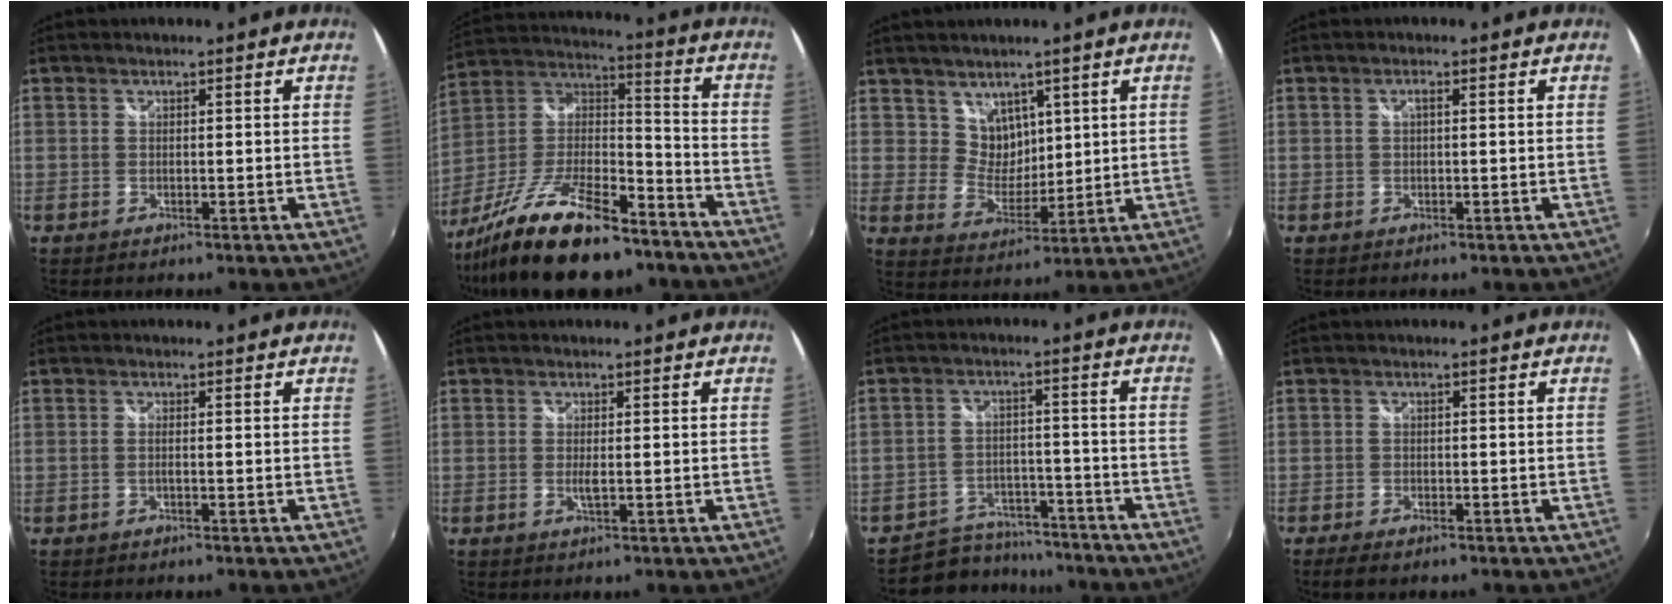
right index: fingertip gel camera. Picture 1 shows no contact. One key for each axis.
{"total": 23.4, "fx": -16.1, "fy": 8.3, "fz": 14.8, "tx": -0.290, "ty": -0.010, "tz": -0.264}
{"total": 5.8, "fx": 3.7, "fy": 4.2, "fz": 1.5, "tx": -0.016, "ty": 0.000, "tz": 0.074}
{"total": 1.0, "fx": 0.1, "fy": 0.2, "fz": 0.9, "tx": -0.016, "ty": 0.004, "tz": 0.000}
{"total": 1.2, "fx": -0.5, "fy": -0.3, "fz": 1.0, "tx": -0.016, "ty": 0.000, "tz": -0.010}
{"total": 1.6, "fx": -0.2, "fy": 0.1, "fz": 1.6, "tx": -0.030, "ty": -0.005, "tz": -0.004}
{"total": 9.4, "fx": -8.1, "fy": 4.7, "fz": 0.6, "tx": -0.026, "ty": 0.026, "tz": -0.114}
{"total": 3.1, "fx": -2.3, "fy": 1.0, "fz": 1.8, "tx": -0.042, "ty": -0.012, "tz": -0.042}